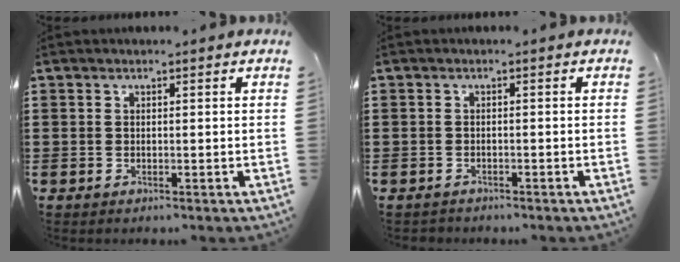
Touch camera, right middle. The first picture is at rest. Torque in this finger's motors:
{"motor_torque": [-0.38, 0.01, 0.01, -0.01]}